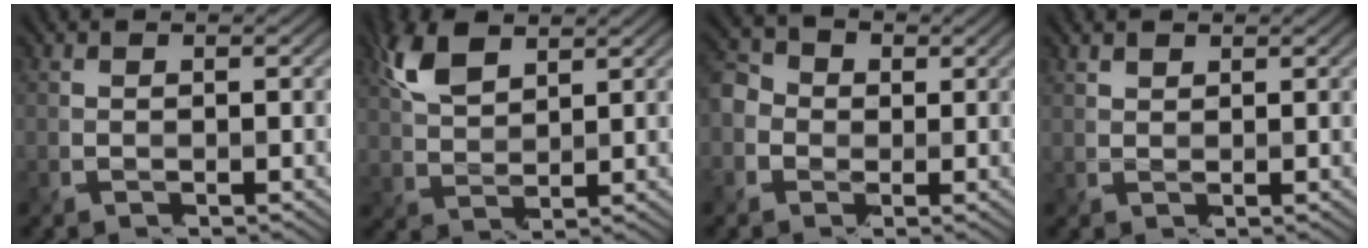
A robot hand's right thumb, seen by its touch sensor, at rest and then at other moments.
{"total": 5.9, "force": [3.6, 2.5, 4.0], "torque": [-0.108, 0.001, 0.084]}
{"total": 5.3, "force": [-0.5, 4.4, 2.9], "torque": [-0.100, 0.006, -0.022]}
{"total": 1.2, "force": [1.1, 0.1, 0.4], "torque": [-0.022, -0.007, 0.031]}